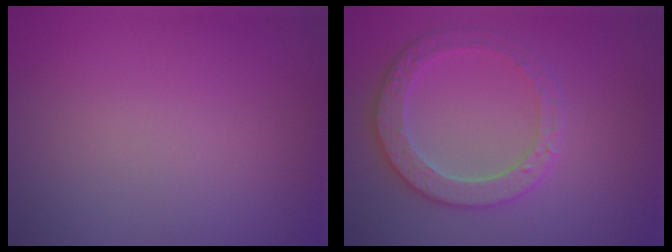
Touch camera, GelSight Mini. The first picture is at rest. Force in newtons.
{"total": 3.8, "press": 3.7, "slide": 0.7}